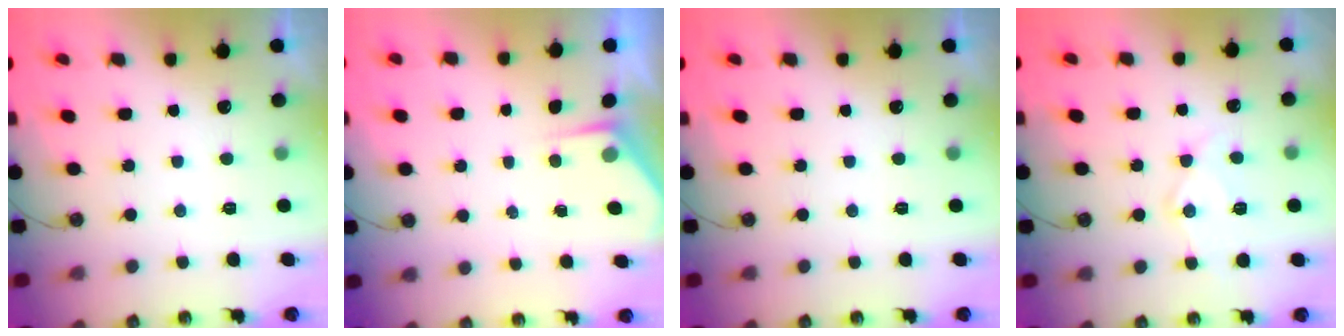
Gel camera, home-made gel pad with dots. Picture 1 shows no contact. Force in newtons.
{"total": 2.7, "press": 2.7, "slide": 0.3}
{"total": 0.0}
{"total": 11.1, "press": 11.1, "slide": 0.9}